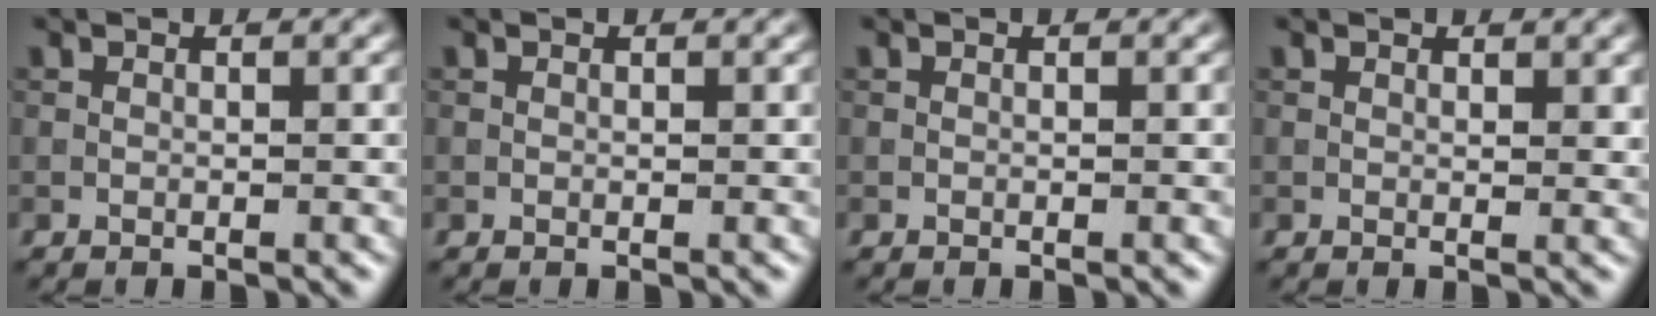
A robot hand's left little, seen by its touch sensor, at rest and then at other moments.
{"total": 0.0}
{"total": 0.0}
{"total": 1.1, "force": [0.6, 0.6, 0.6], "torque": [-0.005, 0.001, 0.013]}